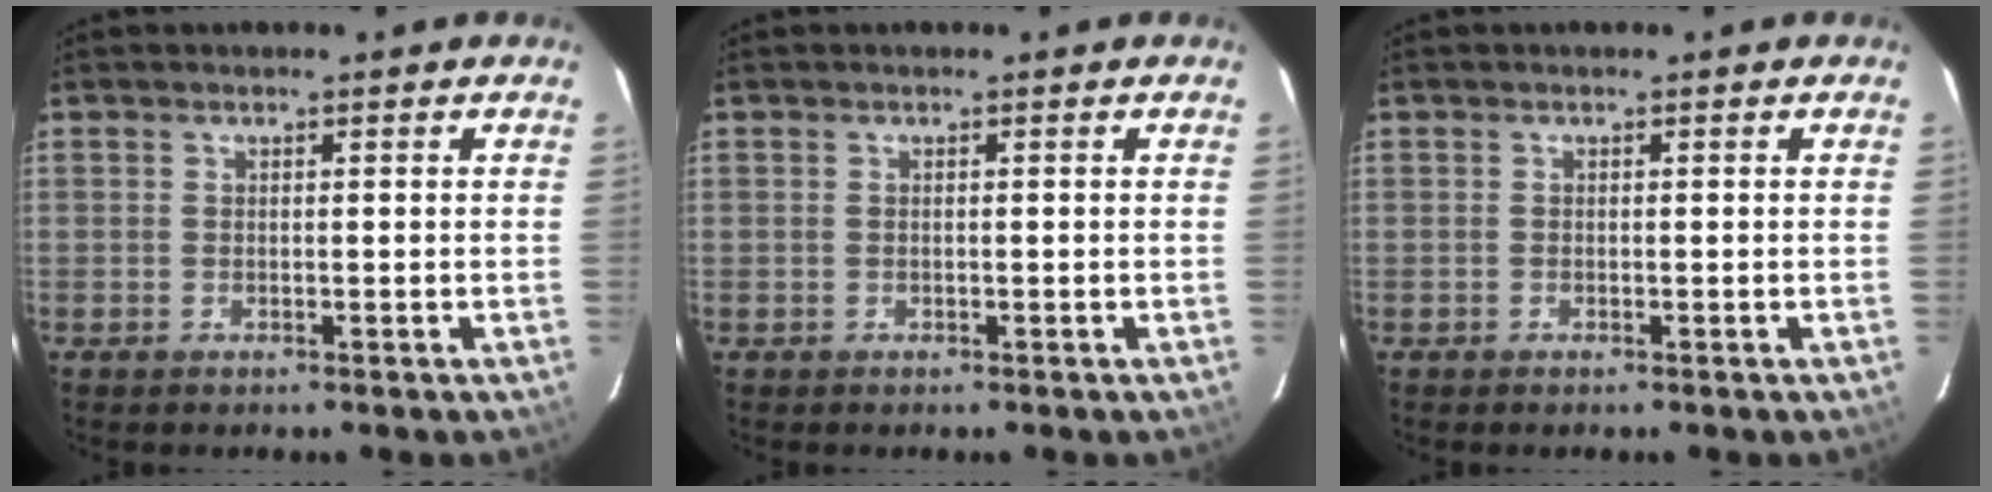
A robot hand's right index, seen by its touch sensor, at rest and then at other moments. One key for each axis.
{"total": 0.0}
{"total": 0.0}